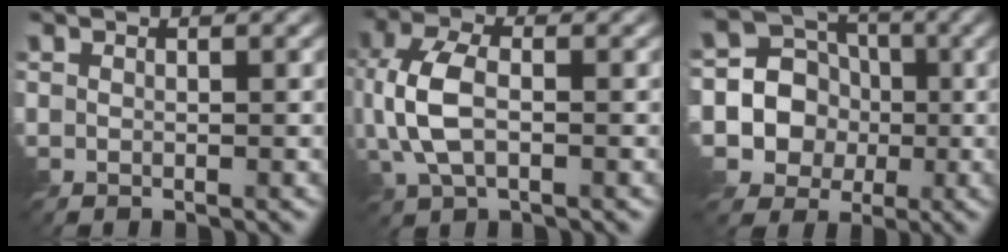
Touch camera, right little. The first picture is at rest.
{"total": 5.9, "force": [-0.5, 3.4, 4.8], "torque": [-0.121, 0.002, -0.014]}
{"total": 11.3, "force": [-2.0, 10.6, 3.3], "torque": [-0.093, 0.012, -0.056]}